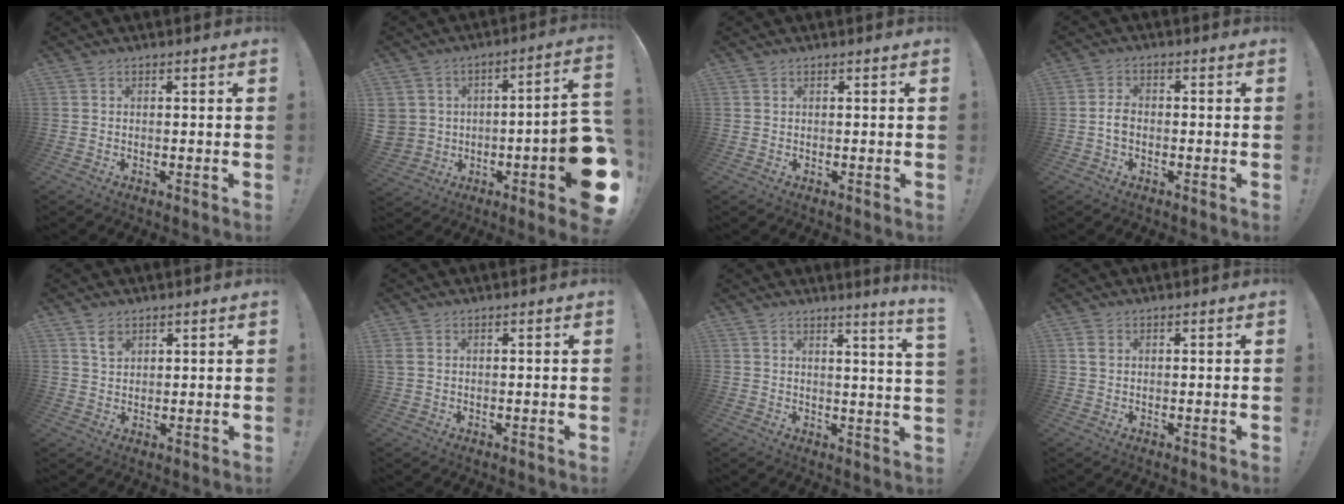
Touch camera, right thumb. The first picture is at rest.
{"total": 10.9, "force": [-3.3, 6.6, 8.1], "torque": [-0.114, 0.022, -0.051]}
{"total": 0.0}
{"total": 3.4, "force": [-0.8, 2.2, 2.5], "torque": [-0.040, 0.005, -0.016]}
{"total": 4.0, "force": [2.6, 2.6, 1.6], "torque": [-0.022, -0.012, 0.047]}
{"total": 2.0, "force": [0.7, 1.3, 1.3], "torque": [-0.032, 0.007, 0.016]}
{"total": 4.9, "force": [2.8, -1.4, 3.7], "torque": [-0.043, -0.031, 0.039]}
{"total": 1.8, "force": [0.7, 1.3, 1.1], "torque": [-0.018, 0.001, 0.012]}